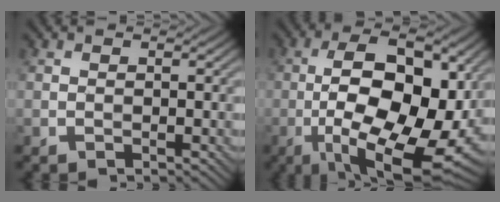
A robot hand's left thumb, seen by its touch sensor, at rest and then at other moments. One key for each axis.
{"total": 18.3, "fx": -2.6, "fy": 8.4, "fz": 16.0, "tx": -0.259, "ty": 0.007, "tz": -0.040}